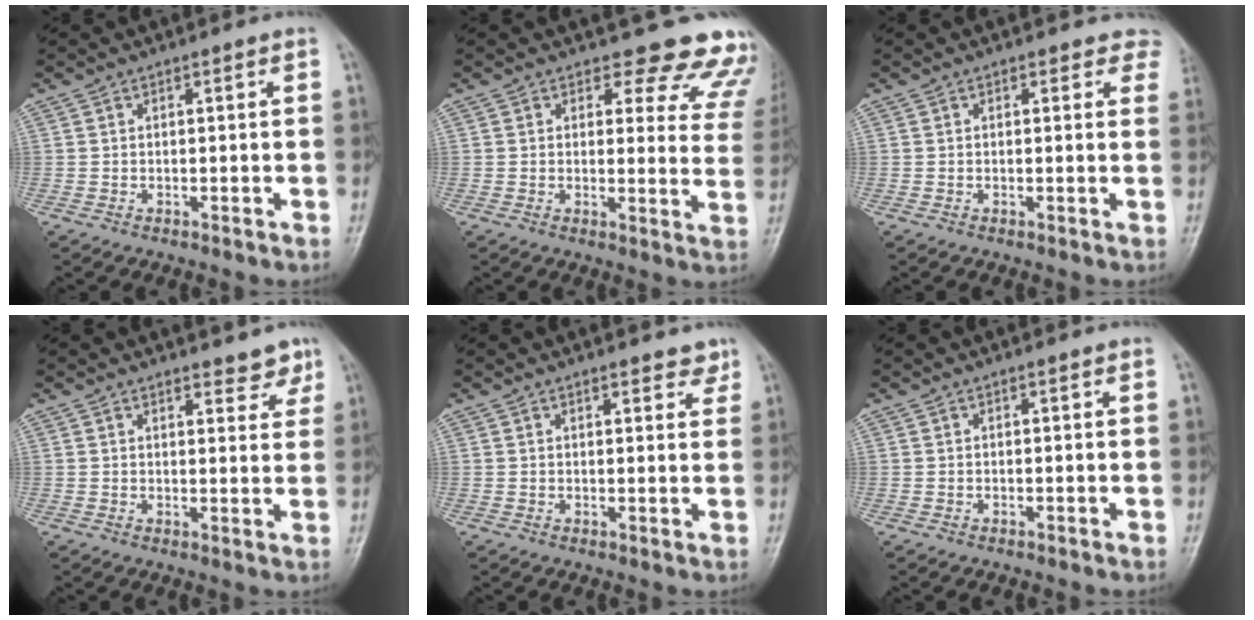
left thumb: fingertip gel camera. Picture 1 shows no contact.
{"total": 13.7, "force": [12.6, 4.6, 2.6], "torque": [0.027, -0.103, 0.110]}
{"total": 3.7, "force": [3.1, 2.0, 0.4], "torque": [0.035, -0.012, 0.012]}
{"total": 4.5, "force": [3.8, 1.8, 1.5], "torque": [0.006, -0.024, 0.044]}
{"total": 3.5, "force": [2.8, 1.4, 1.5], "torque": [0.003, -0.014, 0.032]}
{"total": 0.0}